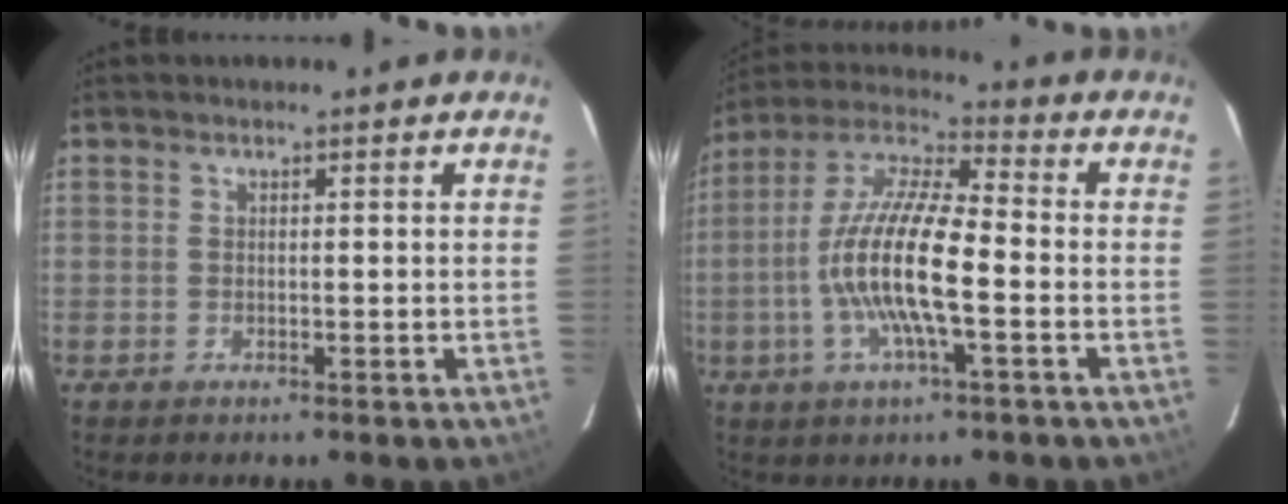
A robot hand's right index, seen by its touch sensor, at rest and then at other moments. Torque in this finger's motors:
{"motor_torque": [1.37, -0.76, 1.05, 0.21]}